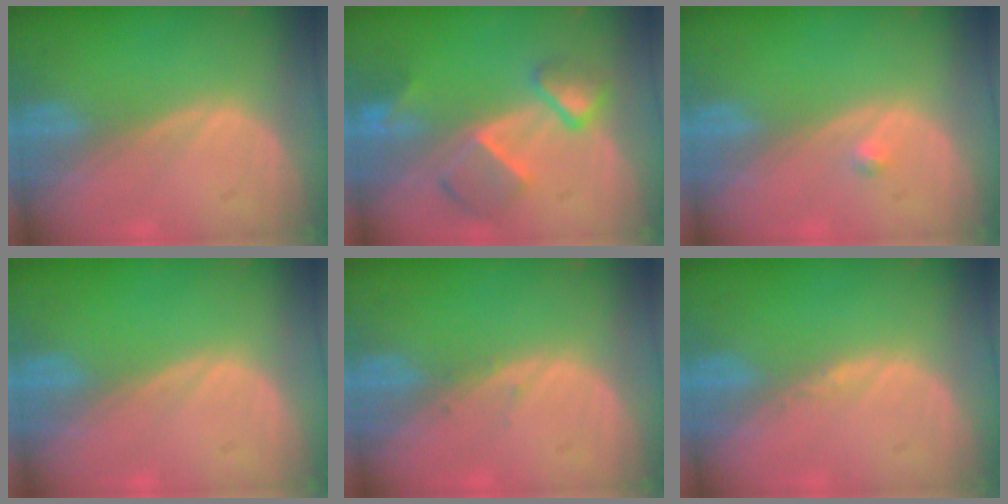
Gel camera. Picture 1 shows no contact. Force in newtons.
{"total": 7.6, "press": 6.7, "slide": 3.7}
{"total": 0.8, "press": 0.8, "slide": 0.2}
{"total": 0.0}
{"total": 0.7, "press": 0.4, "slide": 0.5}
{"total": 0.6, "press": 0.5, "slide": 0.4}